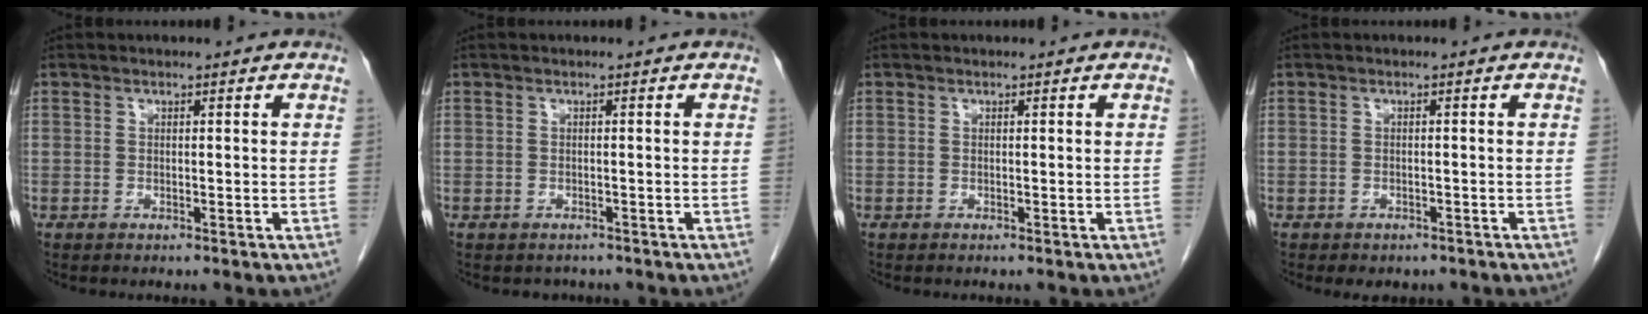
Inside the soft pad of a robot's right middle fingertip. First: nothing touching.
{"total": 1.5, "force": [-1.2, 0.9, 0.0], "torque": [-0.005, -0.001, -0.016]}
{"total": 0.0}
{"total": 3.2, "force": [-2.6, 1.7, 1.0], "torque": [-0.010, -0.001, -0.027]}